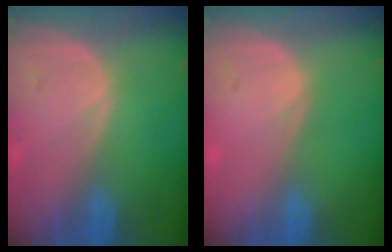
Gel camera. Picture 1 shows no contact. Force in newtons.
{"total": 0.0}